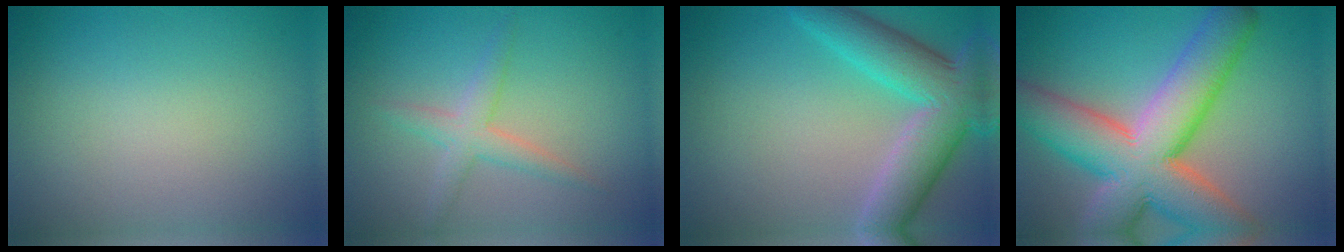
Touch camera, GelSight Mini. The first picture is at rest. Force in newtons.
{"total": 2.5, "press": 2.5, "slide": 0.1}
{"total": 7.5, "press": 7.5, "slide": 0.5}
{"total": 13.1, "press": 13.0, "slide": 0.8}